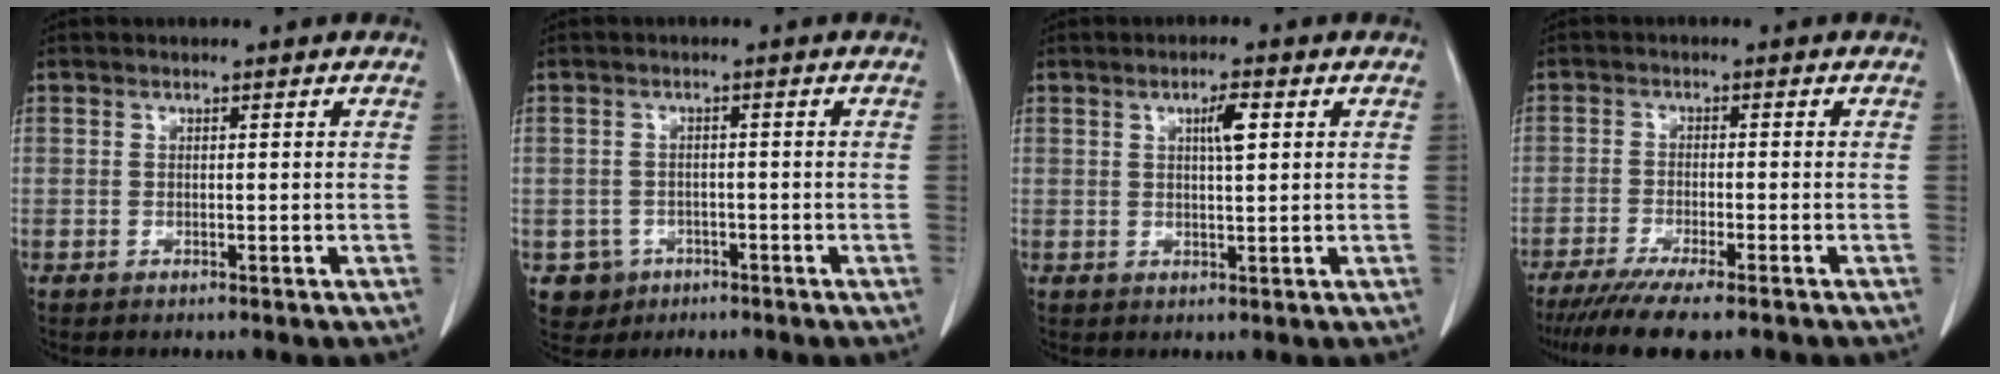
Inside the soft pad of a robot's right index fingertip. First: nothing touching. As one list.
[{"total": 3.6, "force": [-1.6, 3.2, 0.2], "torque": [-0.002, 0.010, -0.018]}, {"total": 3.4, "force": [1.2, 0.5, 3.1], "torque": [-0.053, 0.002, 0.019]}, {"total": 9.6, "force": [-7.6, 0.5, 5.9], "torque": [-0.087, -0.022, -0.119]}]